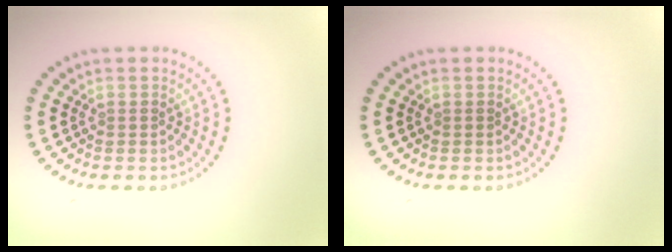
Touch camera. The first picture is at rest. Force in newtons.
{"total": 0.0}